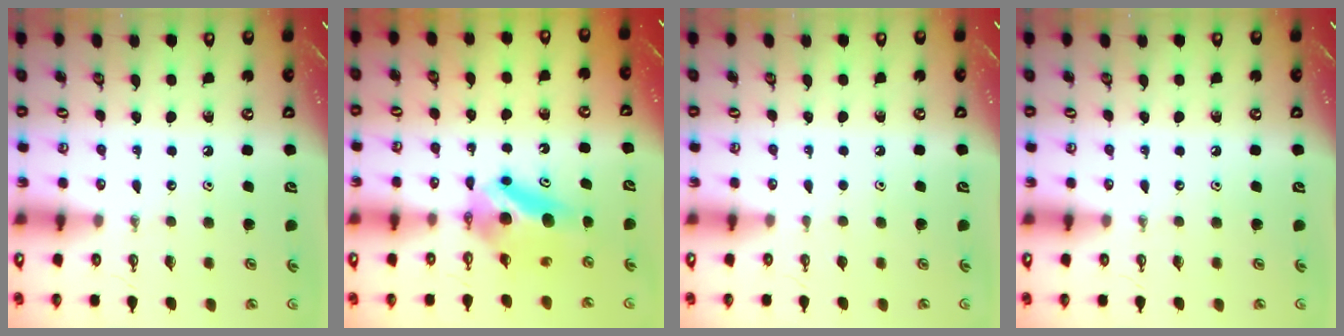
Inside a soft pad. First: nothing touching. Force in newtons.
{"total": 9.6, "press": 5.5, "slide": 7.9}
{"total": 0.0}
{"total": 0.0}